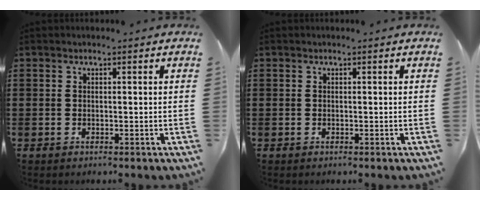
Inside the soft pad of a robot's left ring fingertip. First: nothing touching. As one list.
[{"total": 0.0}]